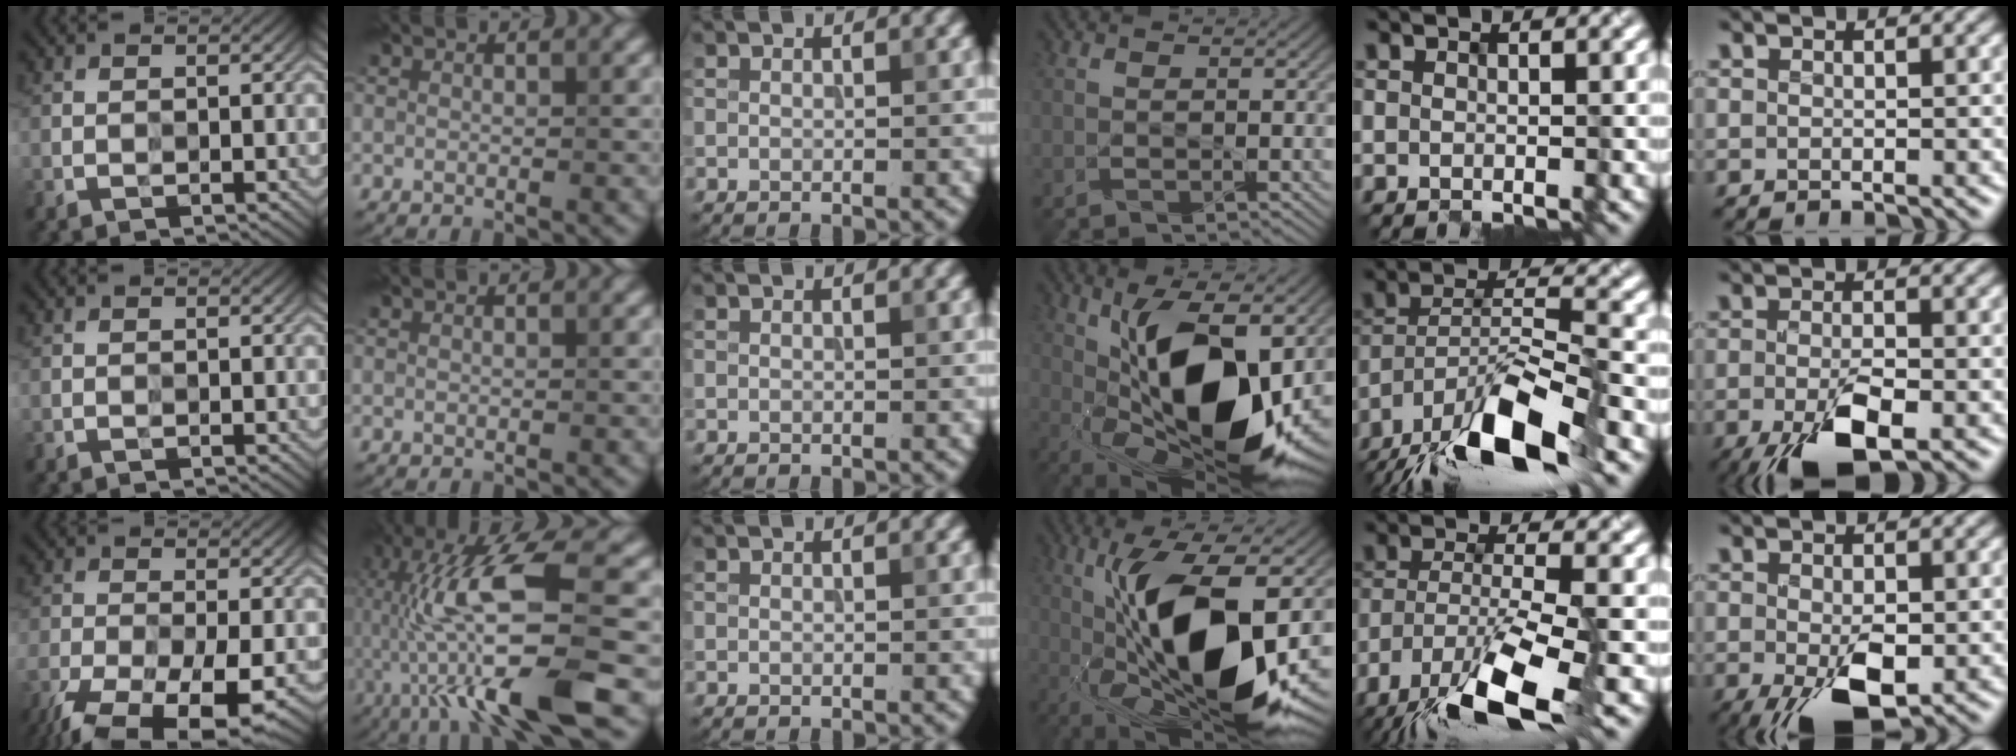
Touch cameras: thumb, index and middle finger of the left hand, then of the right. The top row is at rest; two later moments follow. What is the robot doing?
{"motion": "extract", "object": "ethernet cable"}